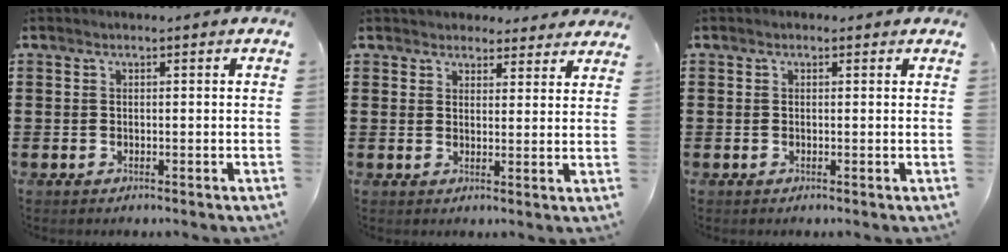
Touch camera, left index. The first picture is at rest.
{"total": 3.5, "force": [3.3, 1.2, 0.2], "torque": [-0.007, -0.007, 0.061]}
{"total": 0.5, "force": [0.1, 0.5, 0.2], "torque": [-0.006, 0.003, 0.001]}